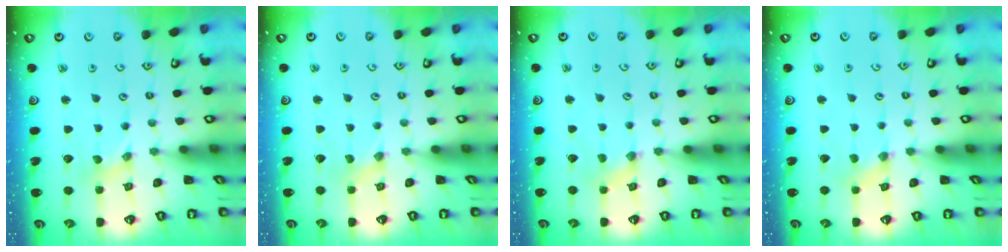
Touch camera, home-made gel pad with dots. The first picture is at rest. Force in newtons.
{"total": 0.0}
{"total": 1.3, "press": 1.3, "slide": 0.3}
{"total": 0.8, "press": 0.8, "slide": 0.3}